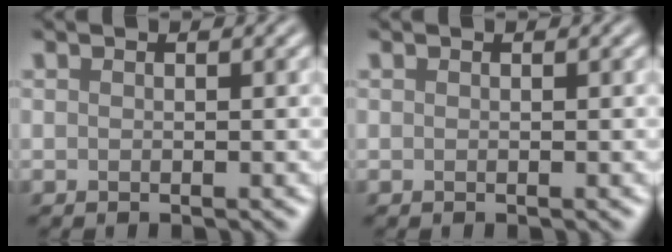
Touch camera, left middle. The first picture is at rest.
{"total": 0.0}